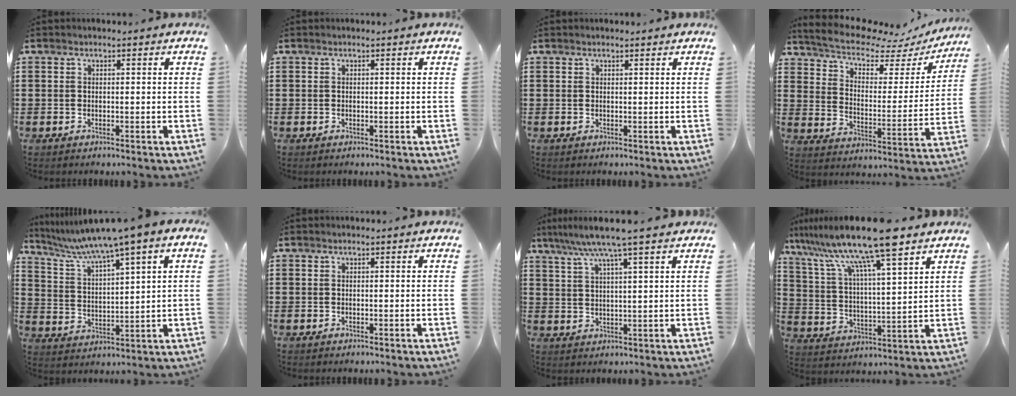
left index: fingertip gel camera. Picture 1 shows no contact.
{"total": 0.0}
{"total": 0.5, "force": [0.5, 0.0, 0.3], "torque": [-0.006, 0.001, 0.009]}
{"total": 7.5, "force": [6.4, 2.0, 3.3], "torque": [-0.084, -0.041, 0.106]}
{"total": 6.4, "force": [5.0, -0.6, 4.0], "torque": [-0.098, -0.036, 0.078]}
{"total": 0.0}
{"total": 7.3, "force": [5.6, -0.6, 4.5], "torque": [-0.103, -0.015, 0.097]}
{"total": 13.3, "force": [10.9, 0.9, 7.5], "torque": [-0.175, -0.053, 0.186]}